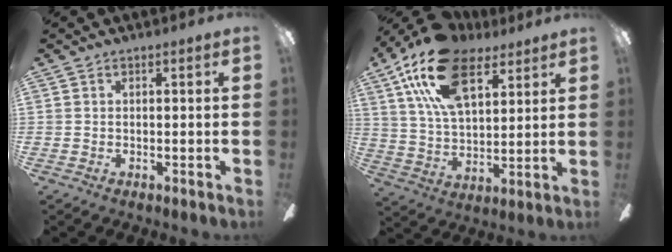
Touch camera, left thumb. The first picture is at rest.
{"total": 20.7, "force": [11.7, 10.6, 13.4], "torque": [-0.248, -0.035, 0.207]}